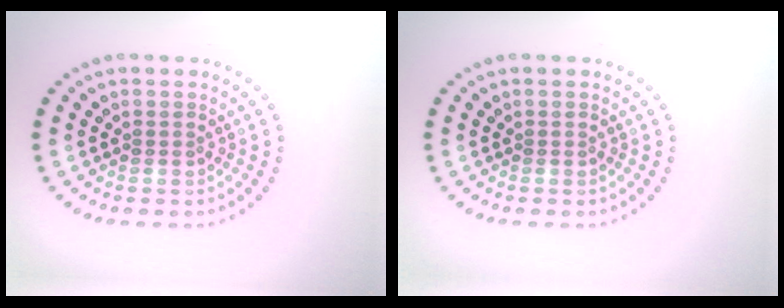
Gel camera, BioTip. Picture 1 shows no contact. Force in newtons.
{"total": 0.0}